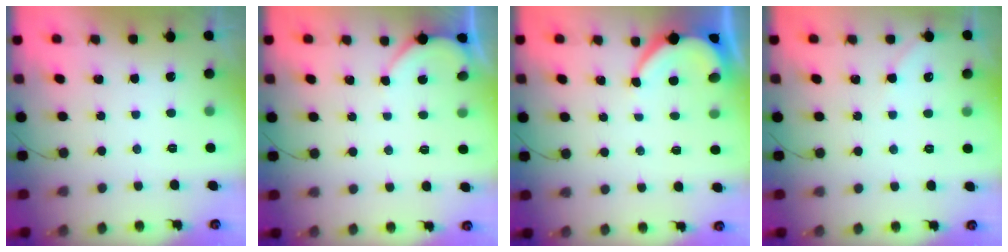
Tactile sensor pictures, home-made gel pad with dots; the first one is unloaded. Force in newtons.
{"total": 3.2, "press": 3.2, "slide": 0.3}
{"total": 5.0, "press": 4.9, "slide": 0.5}
{"total": 3.0, "press": 3.0, "slide": 0.5}